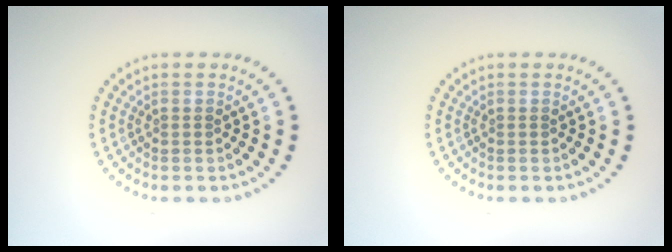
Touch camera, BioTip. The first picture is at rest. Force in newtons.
{"total": 0.0}